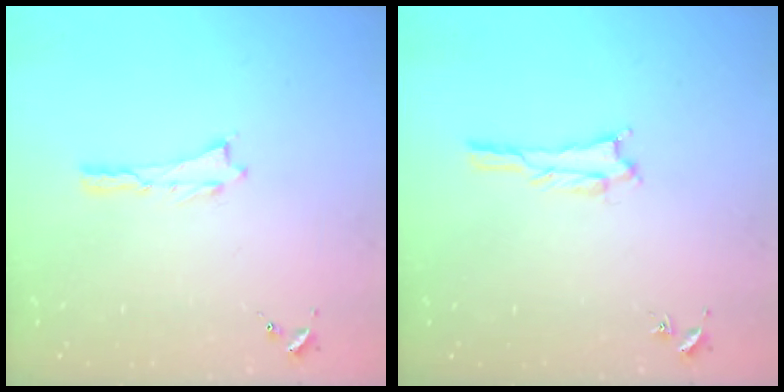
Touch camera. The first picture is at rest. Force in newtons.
{"total": 1.7, "press": 1.7, "slide": 0.2}